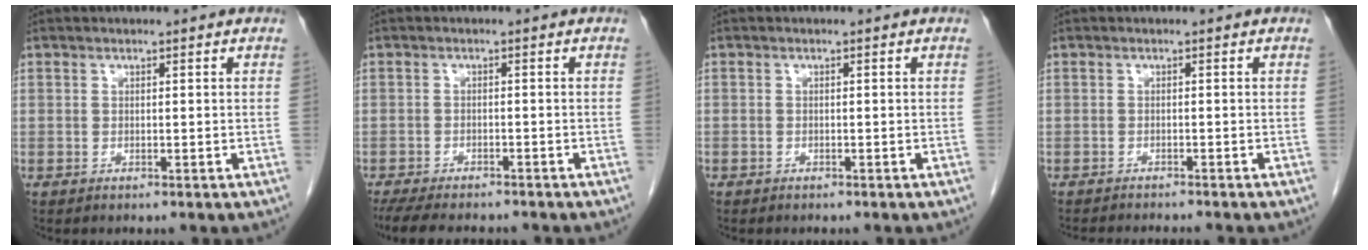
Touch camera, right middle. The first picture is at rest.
{"total": 10.5, "force": [-9.1, 2.8, 4.6], "torque": [-0.083, -0.014, -0.131]}
{"total": 0.5, "force": [-0.4, 0.3, 0.0], "torque": [-0.008, 0.003, -0.008]}
{"total": 5.2, "force": [-4.9, 0.1, 1.7], "torque": [-0.016, -0.010, -0.072]}